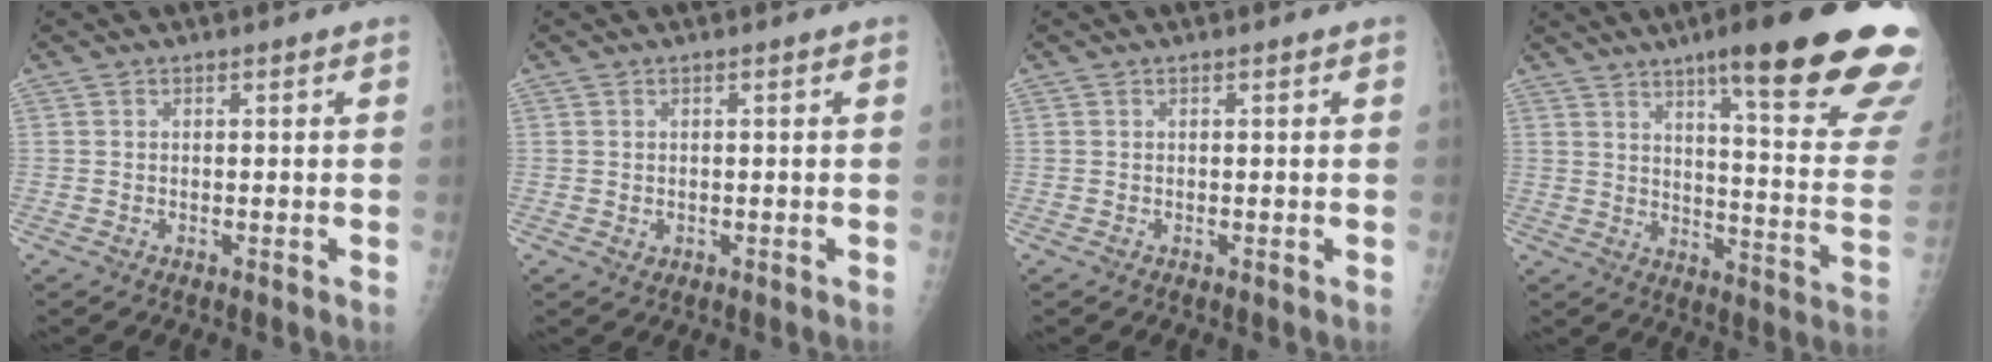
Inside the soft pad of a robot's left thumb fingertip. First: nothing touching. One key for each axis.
{"total": 0.9, "fx": 0.1, "fy": 0.7, "fz": 0.5, "tx": -0.005, "ty": -0.001, "tz": 0.004}
{"total": 0.0}
{"total": 27.8, "fx": 17.5, "fy": 4.1, "fz": 21.2, "tx": -0.222, "ty": -0.074, "tz": 0.236}